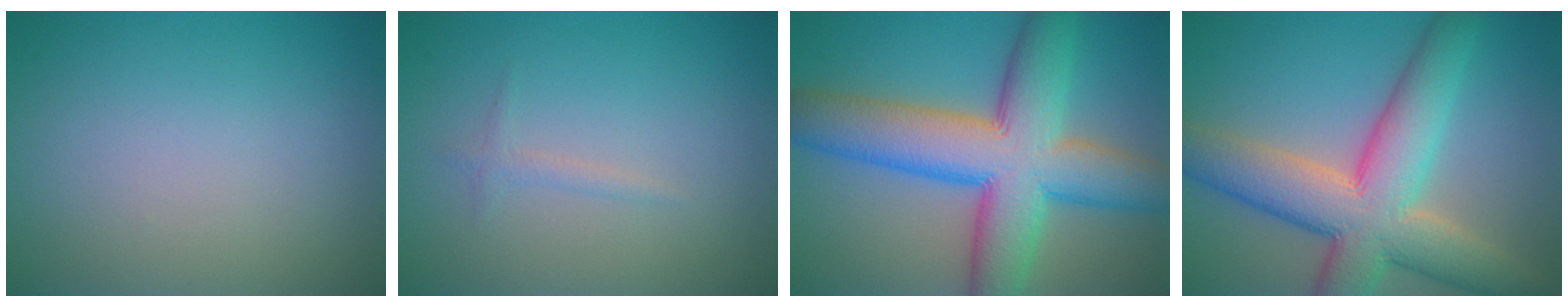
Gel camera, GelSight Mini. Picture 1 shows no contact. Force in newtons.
{"total": 0.9, "press": 0.9, "slide": 0.0}
{"total": 11.9, "press": 11.9, "slide": 0.6}
{"total": 10.5, "press": 10.5, "slide": 0.8}